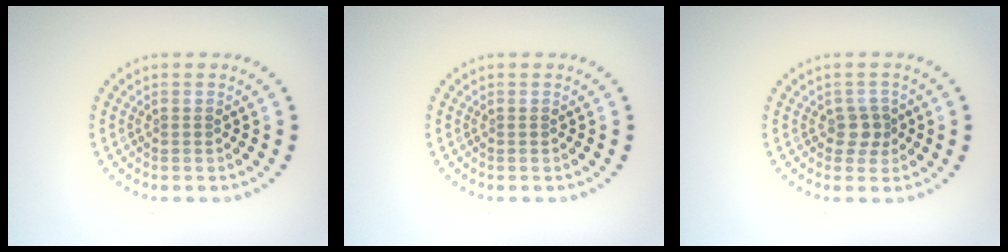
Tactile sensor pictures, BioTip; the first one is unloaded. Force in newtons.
{"total": 0.0}
{"total": 1.8, "press": 1.5, "slide": 1.0}